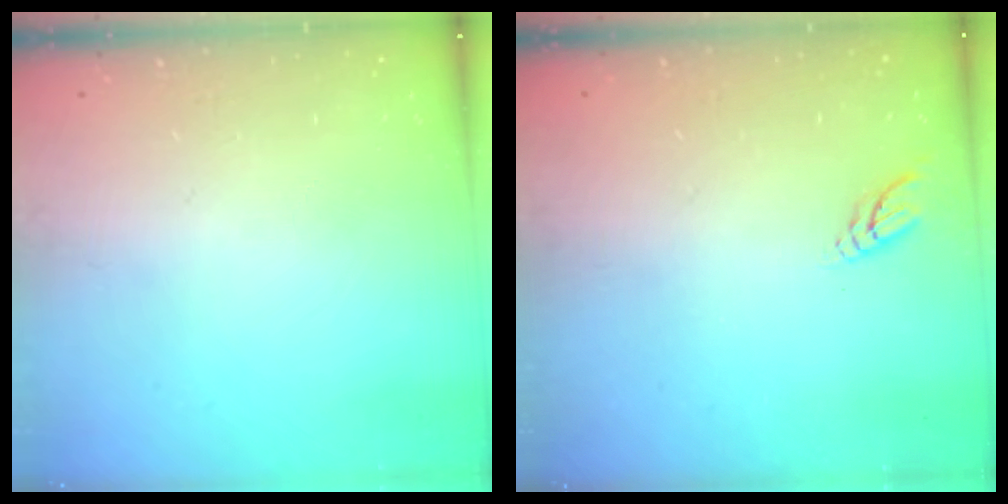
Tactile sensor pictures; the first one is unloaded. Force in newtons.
{"total": 3.8, "press": 3.8, "slide": 0.4}